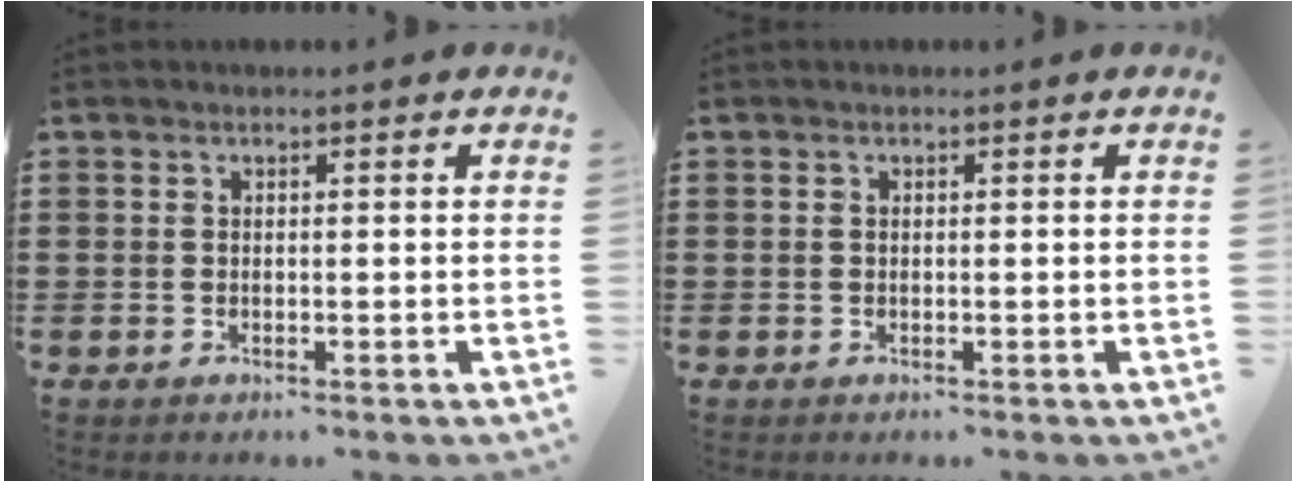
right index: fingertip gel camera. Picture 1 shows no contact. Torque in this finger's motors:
{"motor_torque": [-0.17, 0.19, -0.07, -0.01]}